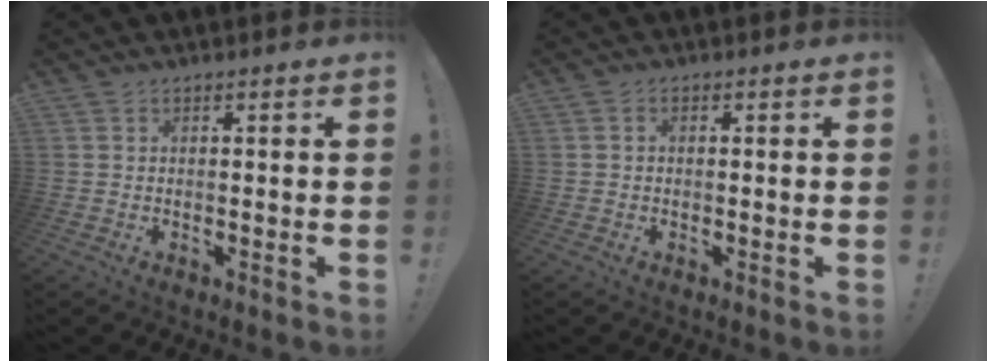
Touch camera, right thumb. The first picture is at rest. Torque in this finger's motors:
{"motor_torque": [-0.36, 0.07, -0.54, 0.16, 0.00]}